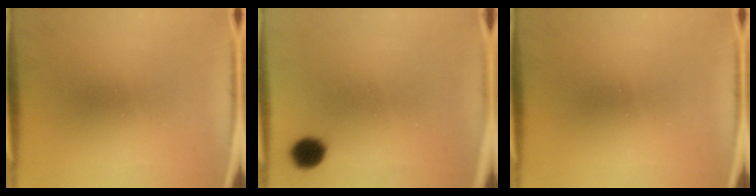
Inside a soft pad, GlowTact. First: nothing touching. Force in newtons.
{"total": 5.3}
{"total": 0.0}